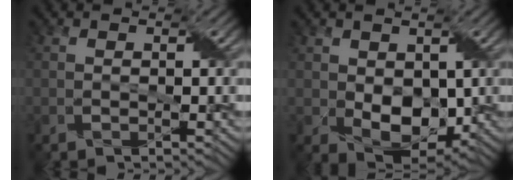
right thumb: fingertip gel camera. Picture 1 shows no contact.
{"total": 6.4, "force": [0.1, 4.7, 4.4], "torque": [-0.085, -0.018, 0.009]}